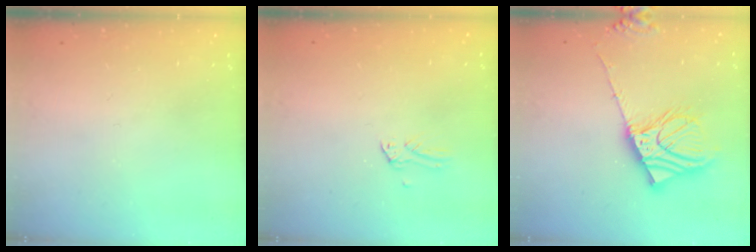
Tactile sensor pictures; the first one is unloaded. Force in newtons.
{"total": 0.0}
{"total": 13.0, "press": 12.7, "slide": 2.6}